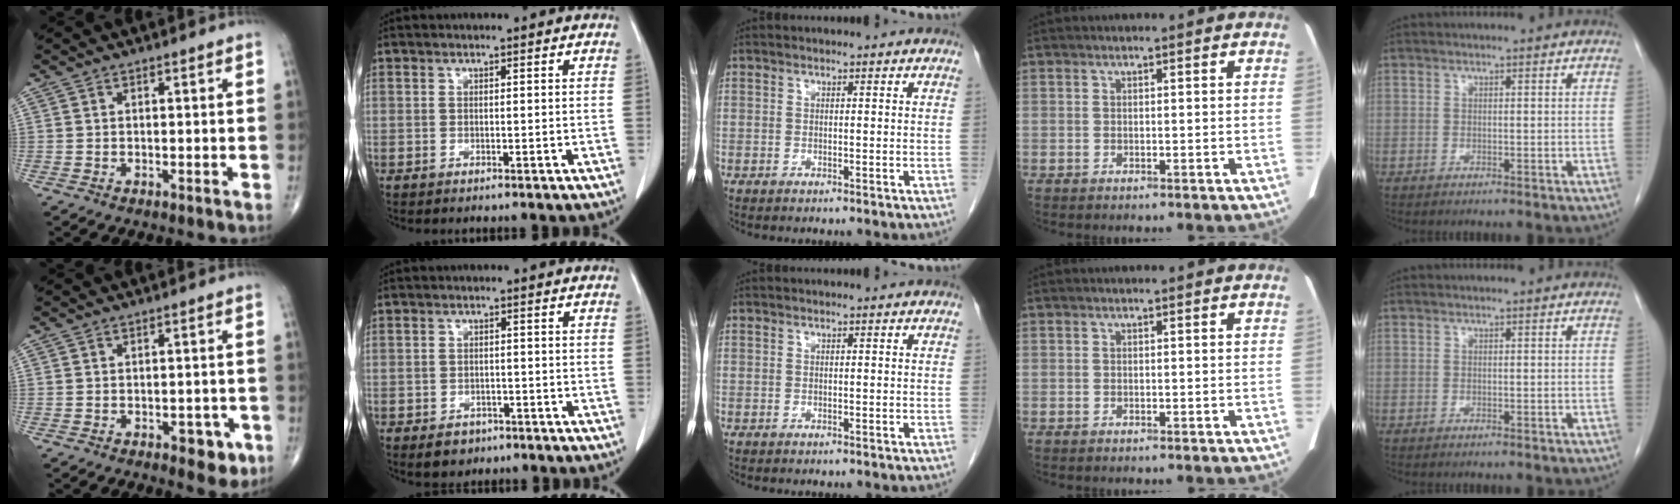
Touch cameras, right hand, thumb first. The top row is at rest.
{"thumb": {"total": 4.6, "force": [-2.1, 2.5, 3.3], "torque": [-0.020, 0.008, -0.023]}, "index": {"total": 3.1, "force": [-1.9, 2.3, 0.9], "torque": [-0.011, 0.006, -0.020]}}